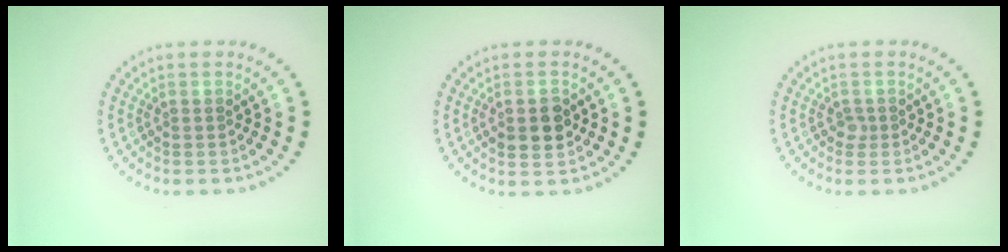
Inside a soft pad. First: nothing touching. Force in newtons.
{"total": 3.0, "press": 3.0, "slide": 0.2}
{"total": 0.8, "press": 0.6, "slide": 0.6}